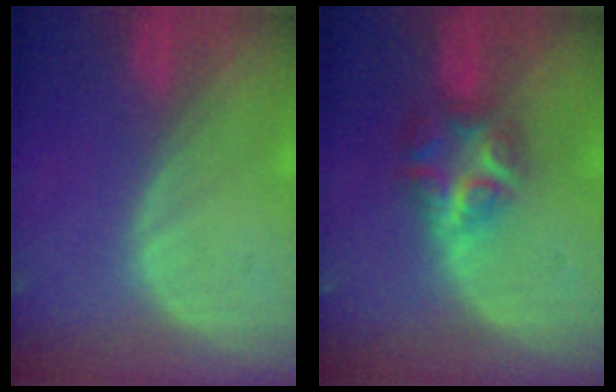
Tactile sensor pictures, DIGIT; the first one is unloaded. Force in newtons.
{"total": 5.7, "press": 5.7, "slide": 0.2}